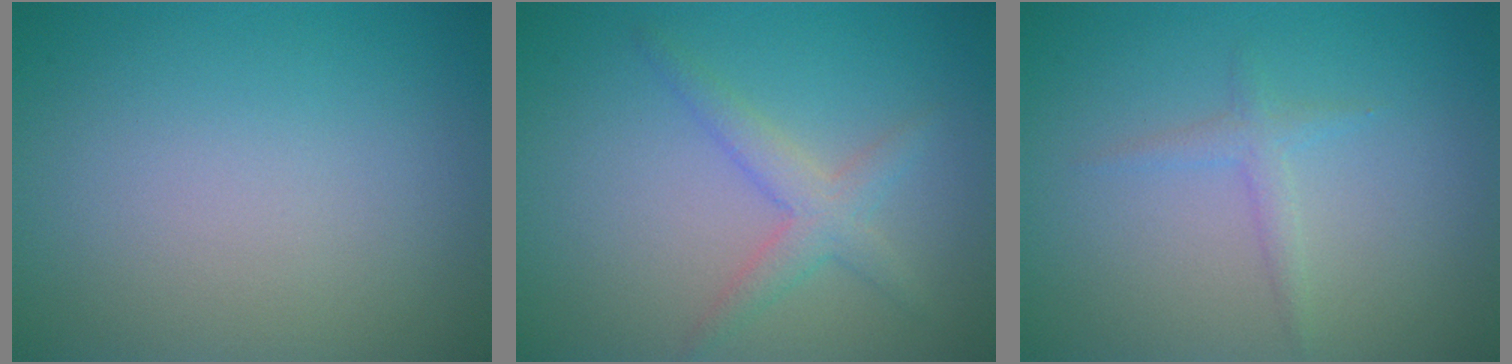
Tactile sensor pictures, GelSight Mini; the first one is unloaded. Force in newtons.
{"total": 1.9, "press": 1.9, "slide": 0.1}
{"total": 1.3, "press": 1.3, "slide": 0.1}